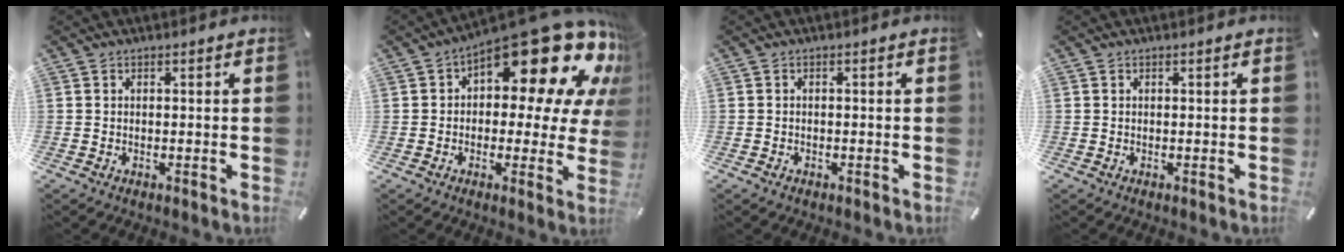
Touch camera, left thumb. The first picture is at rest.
{"total": 21.9, "force": [11.8, 10.1, 15.4], "torque": [-0.208, -0.089, 0.198]}
{"total": 0.6, "force": [-0.4, 0.4, 0.1], "torque": [-0.002, 0.003, -0.010]}
{"total": 0.0}